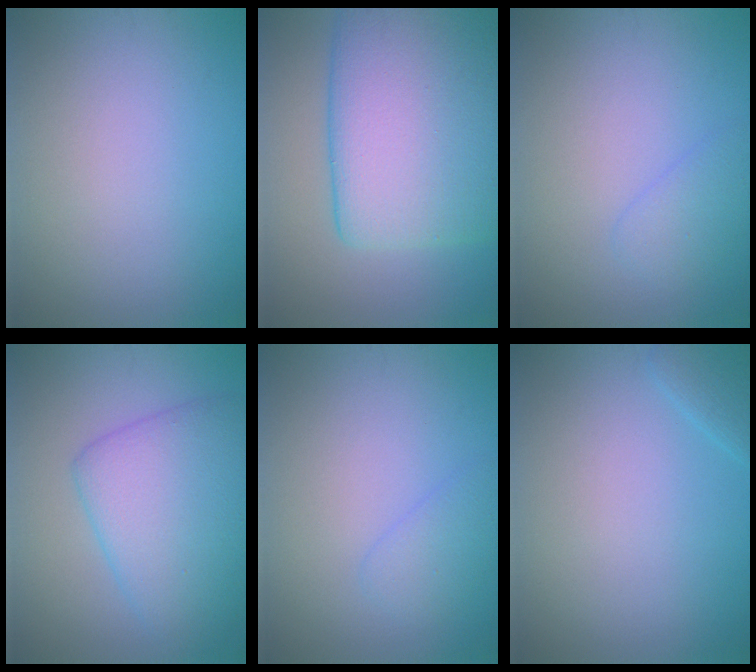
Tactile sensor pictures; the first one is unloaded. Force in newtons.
{"total": 14.3, "press": 14.3, "slide": 0.9}
{"total": 1.6, "press": 1.6, "slide": 0.1}
{"total": 6.9, "press": 6.9, "slide": 0.2}
{"total": 1.6, "press": 1.6, "slide": 0.1}
{"total": 1.3, "press": 1.3, "slide": 0.1}